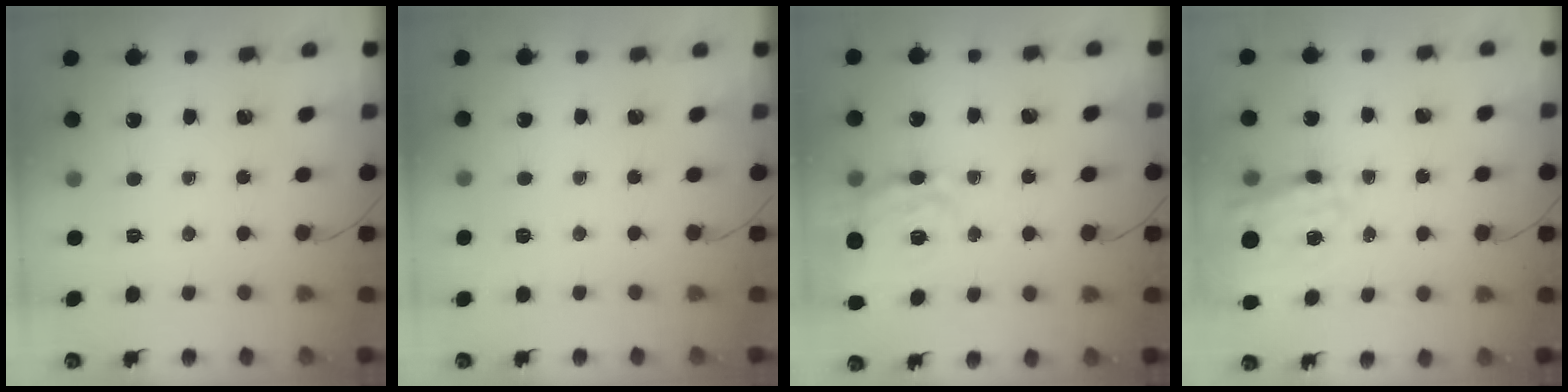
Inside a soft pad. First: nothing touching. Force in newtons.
{"total": 1.6, "press": 0.2, "slide": 1.6}
{"total": 13.6, "press": 13.0, "slide": 4.2}
{"total": 18.4, "press": 18.0, "slide": 4.0}